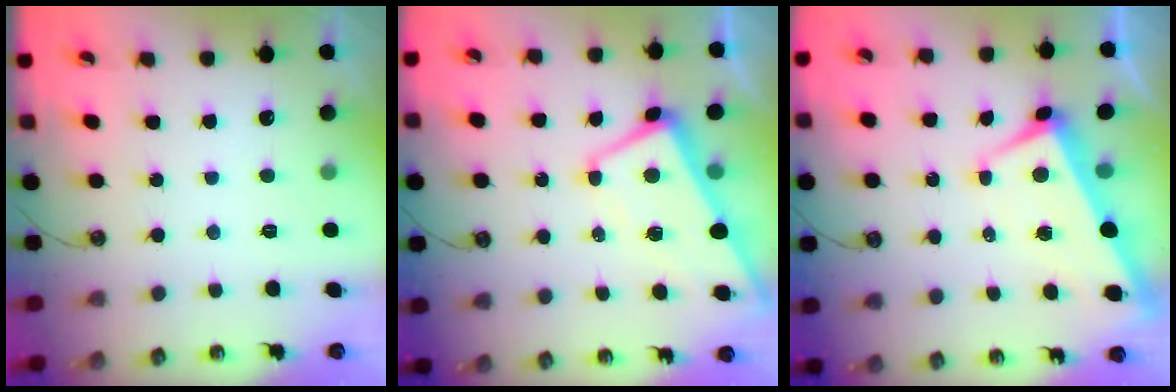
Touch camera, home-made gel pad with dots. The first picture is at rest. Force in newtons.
{"total": 1.2, "press": 1.0, "slide": 0.7}
{"total": 1.7, "press": 1.4, "slide": 1.0}